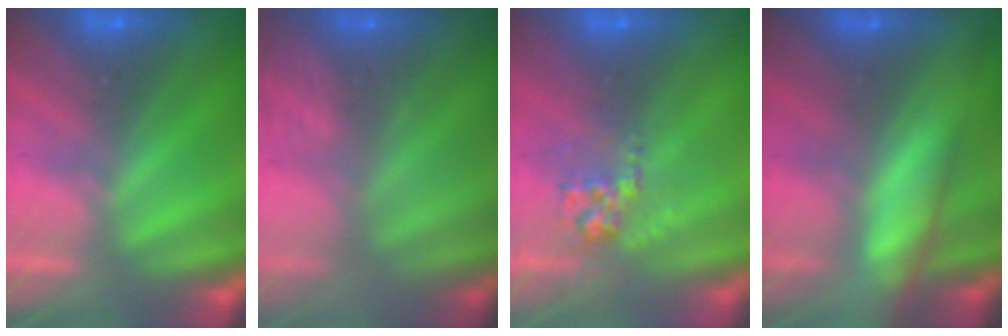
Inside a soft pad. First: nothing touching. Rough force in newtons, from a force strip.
{"total": 2.8}
{"total": 2.8}
{"total": 8.5}